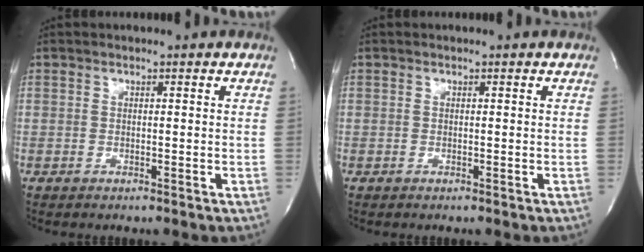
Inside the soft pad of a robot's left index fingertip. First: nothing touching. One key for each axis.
{"total": 0.0}